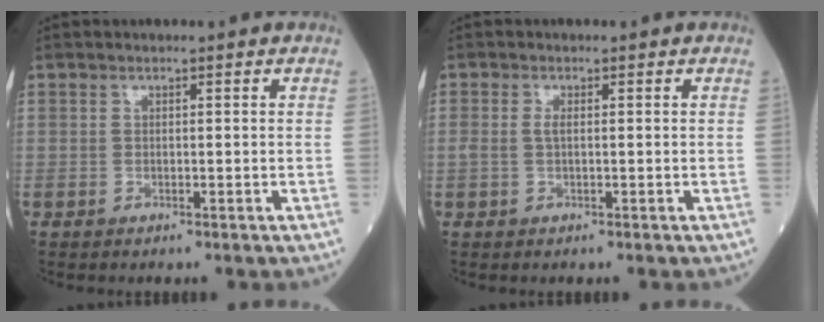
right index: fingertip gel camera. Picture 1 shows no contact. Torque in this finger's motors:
{"motor_torque": [0.32, -0.01, 0.19, 0.05]}